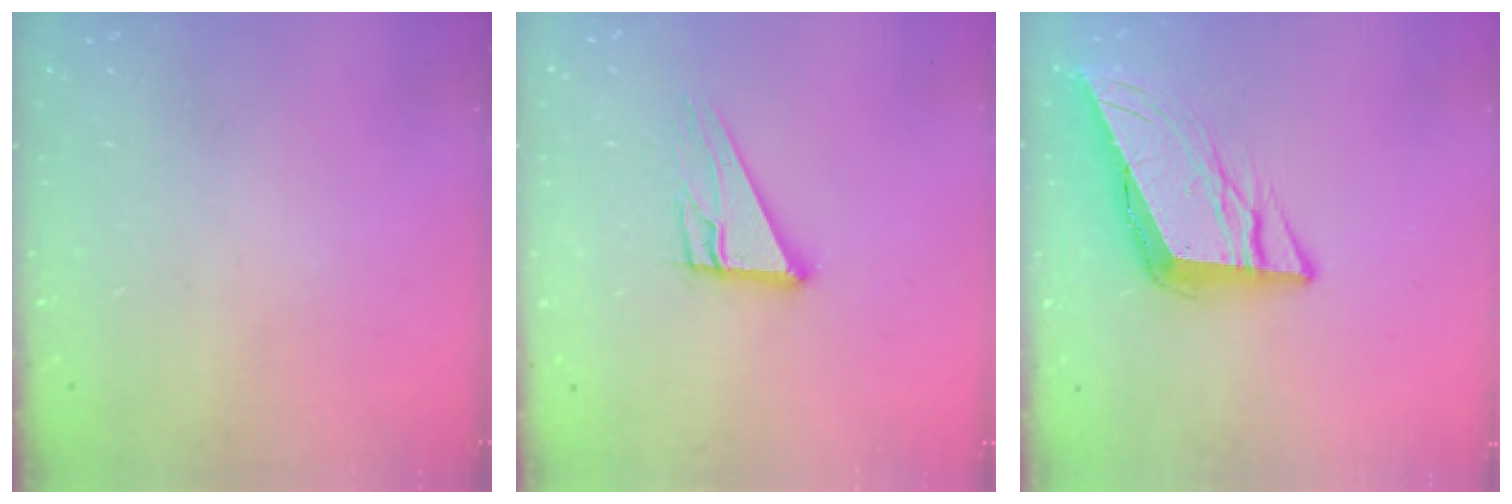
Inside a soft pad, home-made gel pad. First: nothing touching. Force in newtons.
{"total": 10.7, "press": 10.7, "slide": 0.7}
{"total": 10.4, "press": 10.2, "slide": 1.7}